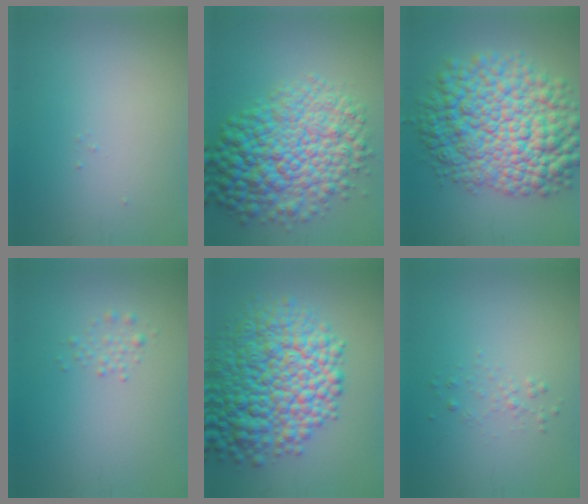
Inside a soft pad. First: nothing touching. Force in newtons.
{"total": 10.8, "press": 10.8, "slide": 0.2}
{"total": 12.9, "press": 12.9, "slide": 0.3}
{"total": 1.0, "press": 1.0, "slide": 0.0}
{"total": 12.2, "press": 12.2, "slide": 0.1}
{"total": 0.9, "press": 0.9, "slide": 0.0}